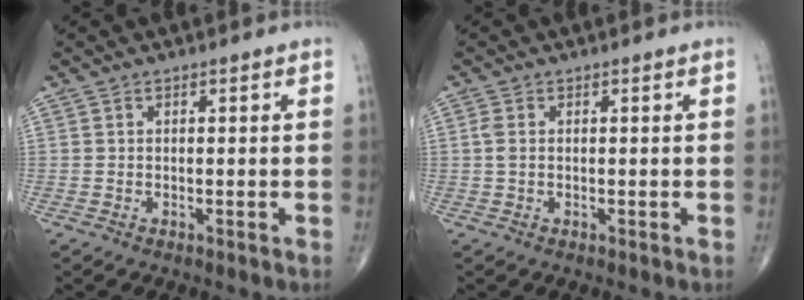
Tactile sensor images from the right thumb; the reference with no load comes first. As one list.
[{"total": 1.8, "force": [0.2, 1.0, 1.4], "torque": [-0.044, 0.004, 0.004]}]